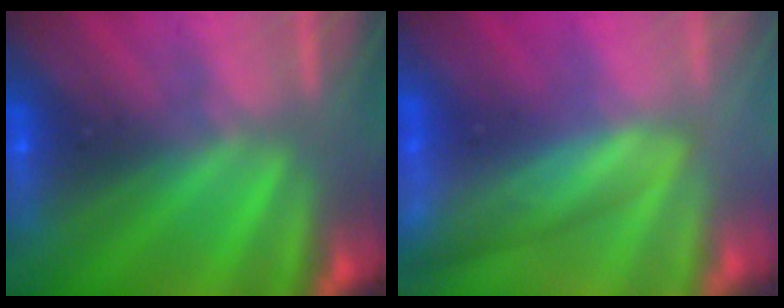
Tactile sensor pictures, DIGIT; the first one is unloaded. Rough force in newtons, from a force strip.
{"total": 3.5}